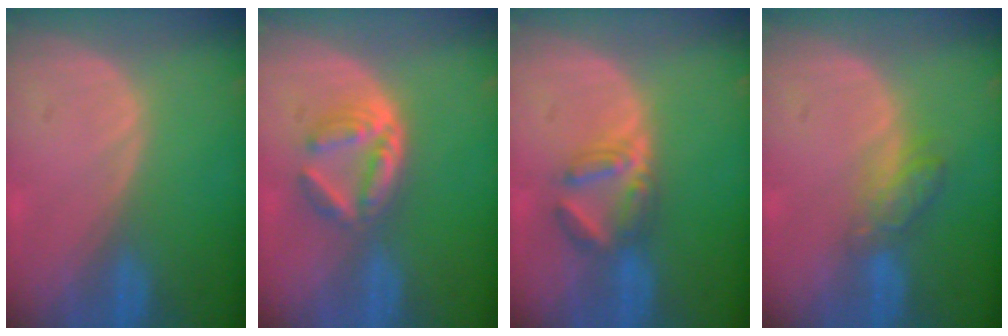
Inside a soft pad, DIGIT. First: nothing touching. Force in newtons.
{"total": 6.3, "press": 5.4, "slide": 3.1}
{"total": 5.1, "press": 5.0, "slide": 1.1}
{"total": 4.3, "press": 4.1, "slide": 1.1}